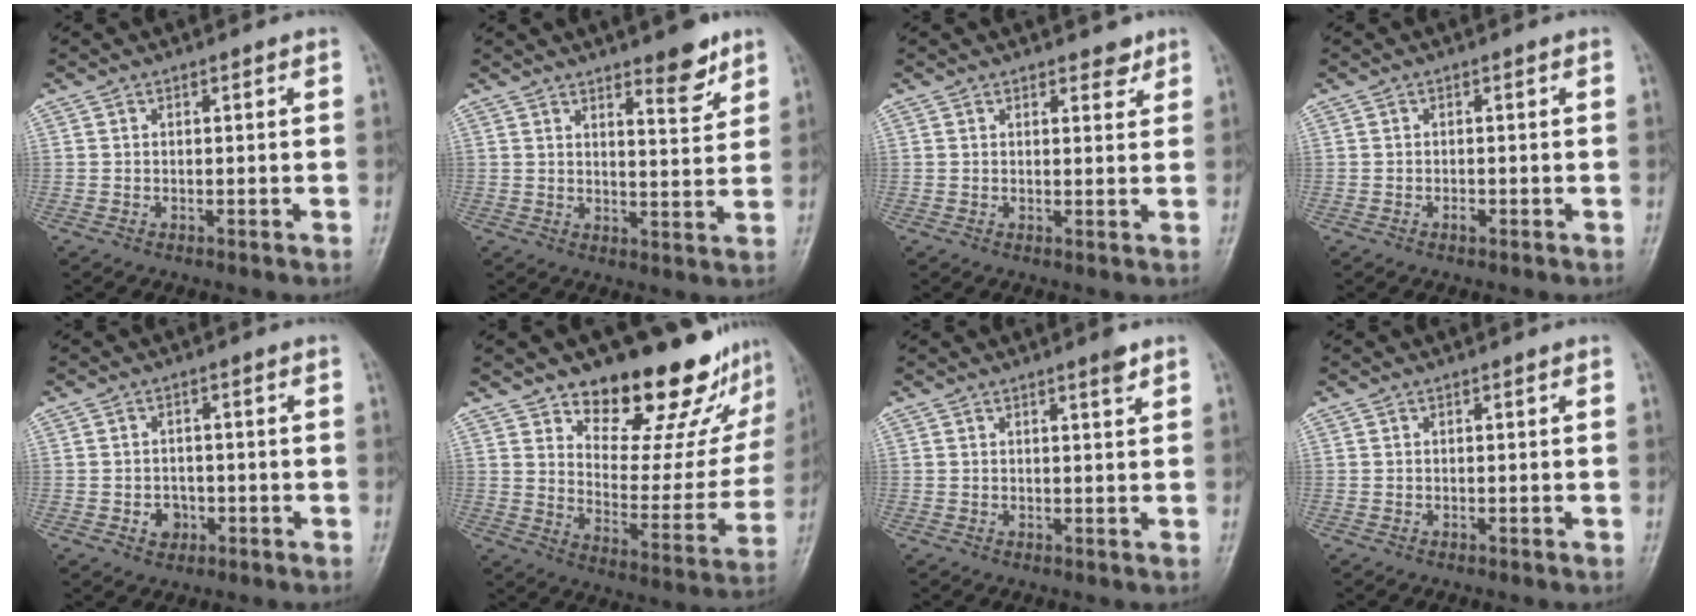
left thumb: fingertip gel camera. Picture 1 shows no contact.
{"total": 6.7, "force": [4.7, 1.9, 4.5], "torque": [-0.046, -0.034, 0.064]}
{"total": 2.5, "force": [1.9, 1.3, 1.1], "torque": [0.002, -0.011, 0.023]}
{"total": 1.0, "force": [-0.5, 0.6, 0.6], "torque": [-0.009, 0.003, -0.009]}
{"total": 3.3, "force": [-1.1, 2.8, 1.4], "torque": [-0.005, 0.007, -0.015]}
{"total": 22.4, "force": [17.3, 9.3, 10.7], "torque": [-0.094, -0.123, 0.240]}
{"total": 1.9, "force": [1.3, 0.2, 1.3], "torque": [-0.019, -0.008, 0.019]}
{"total": 0.0}